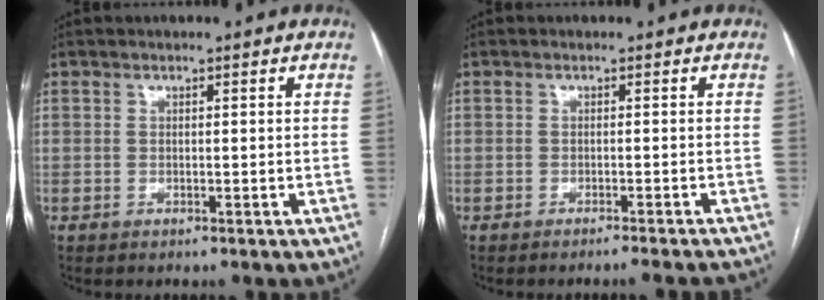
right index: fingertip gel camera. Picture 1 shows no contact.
{"total": 5.2, "force": [-5.0, 0.1, 1.6], "torque": [-0.010, -0.009, -0.062]}